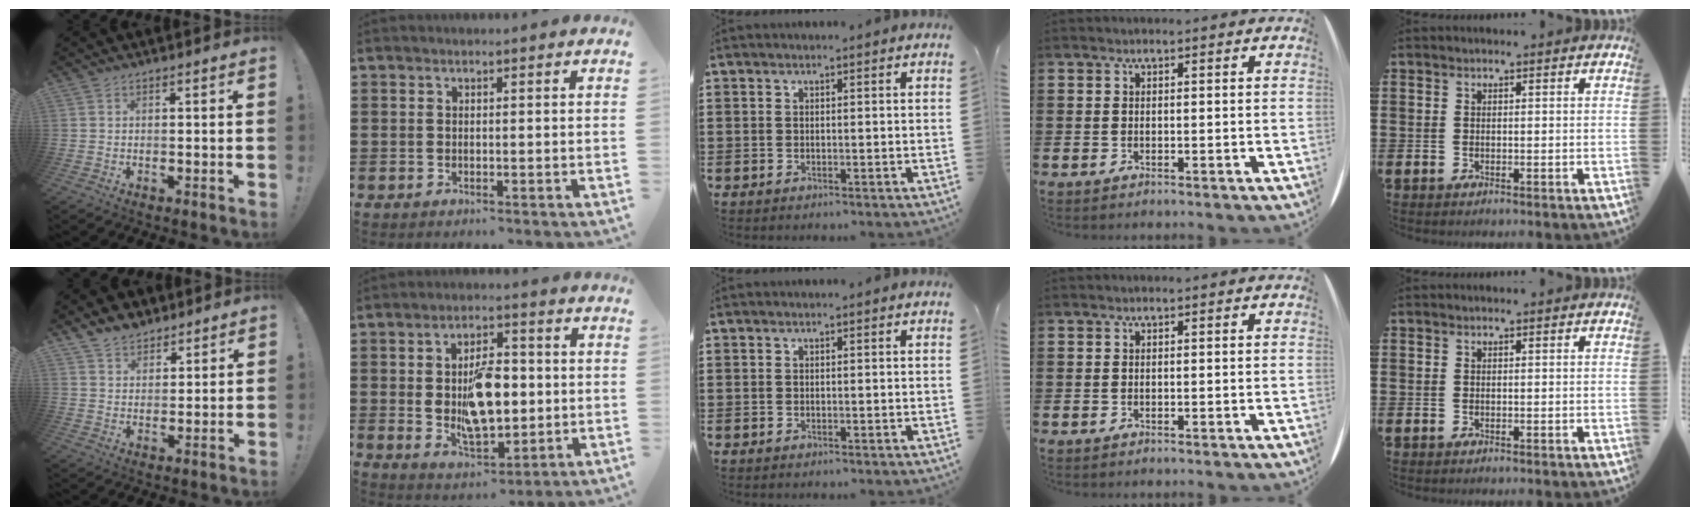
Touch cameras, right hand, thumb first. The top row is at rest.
{"thumb": {"total": 6.6, "force": [5.4, 3.6, 1.1], "torque": [-0.025, -0.035, 0.105]}, "index": {"total": 10.0, "force": [0.1, 5.4, 8.4], "torque": [-0.136, 0.000, -0.004]}}